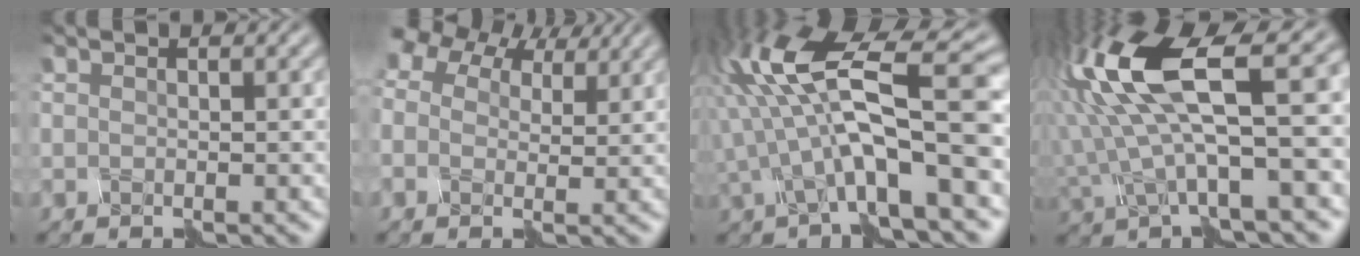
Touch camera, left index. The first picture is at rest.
{"total": 6.7, "force": [4.3, 4.1, 3.1], "torque": [-0.067, 0.018, 0.061]}
{"total": 10.7, "force": [-1.0, 3.0, 10.2], "torque": [-0.182, 0.029, -0.024]}
{"total": 12.9, "force": [1.7, 4.5, 12.0], "torque": [-0.261, 0.016, 0.038]}